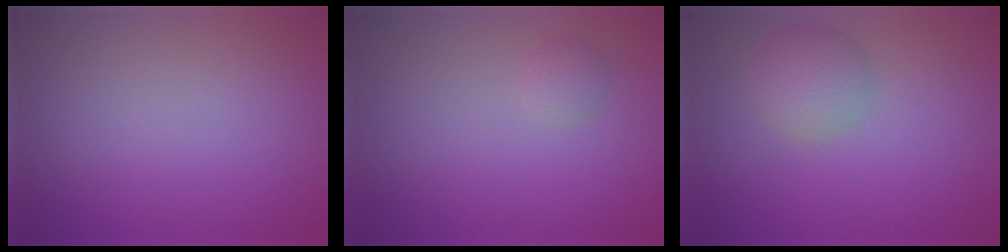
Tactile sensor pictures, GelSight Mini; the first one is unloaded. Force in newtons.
{"total": 1.0, "press": 1.0, "slide": 0.1}
{"total": 2.7, "press": 2.7, "slide": 0.2}